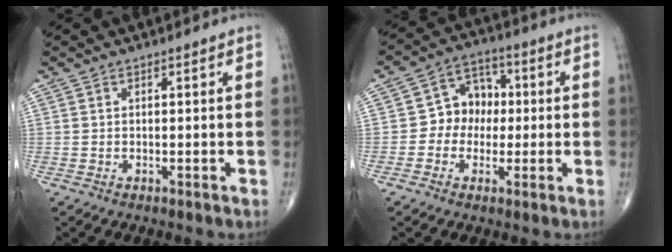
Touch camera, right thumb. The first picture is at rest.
{"total": 8.1, "force": [-0.3, 6.9, 4.3], "torque": [-0.028, 0.025, -0.018]}